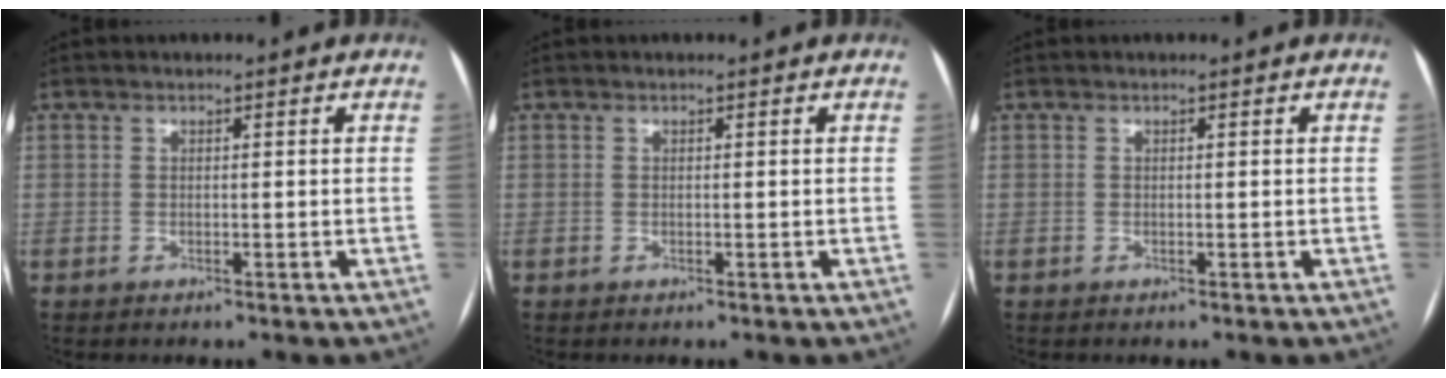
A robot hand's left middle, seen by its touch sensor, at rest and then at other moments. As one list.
[{"total": 0.0}, {"total": 0.0}]